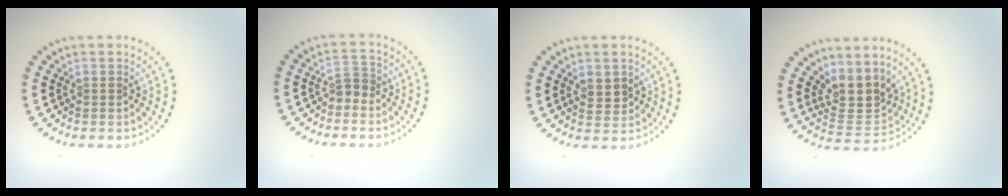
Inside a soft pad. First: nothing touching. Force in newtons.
{"total": 1.3, "press": 1.0, "slide": 0.8}
{"total": 1.5, "press": 1.4, "slide": 0.5}
{"total": 3.8, "press": 3.2, "slide": 2.1}